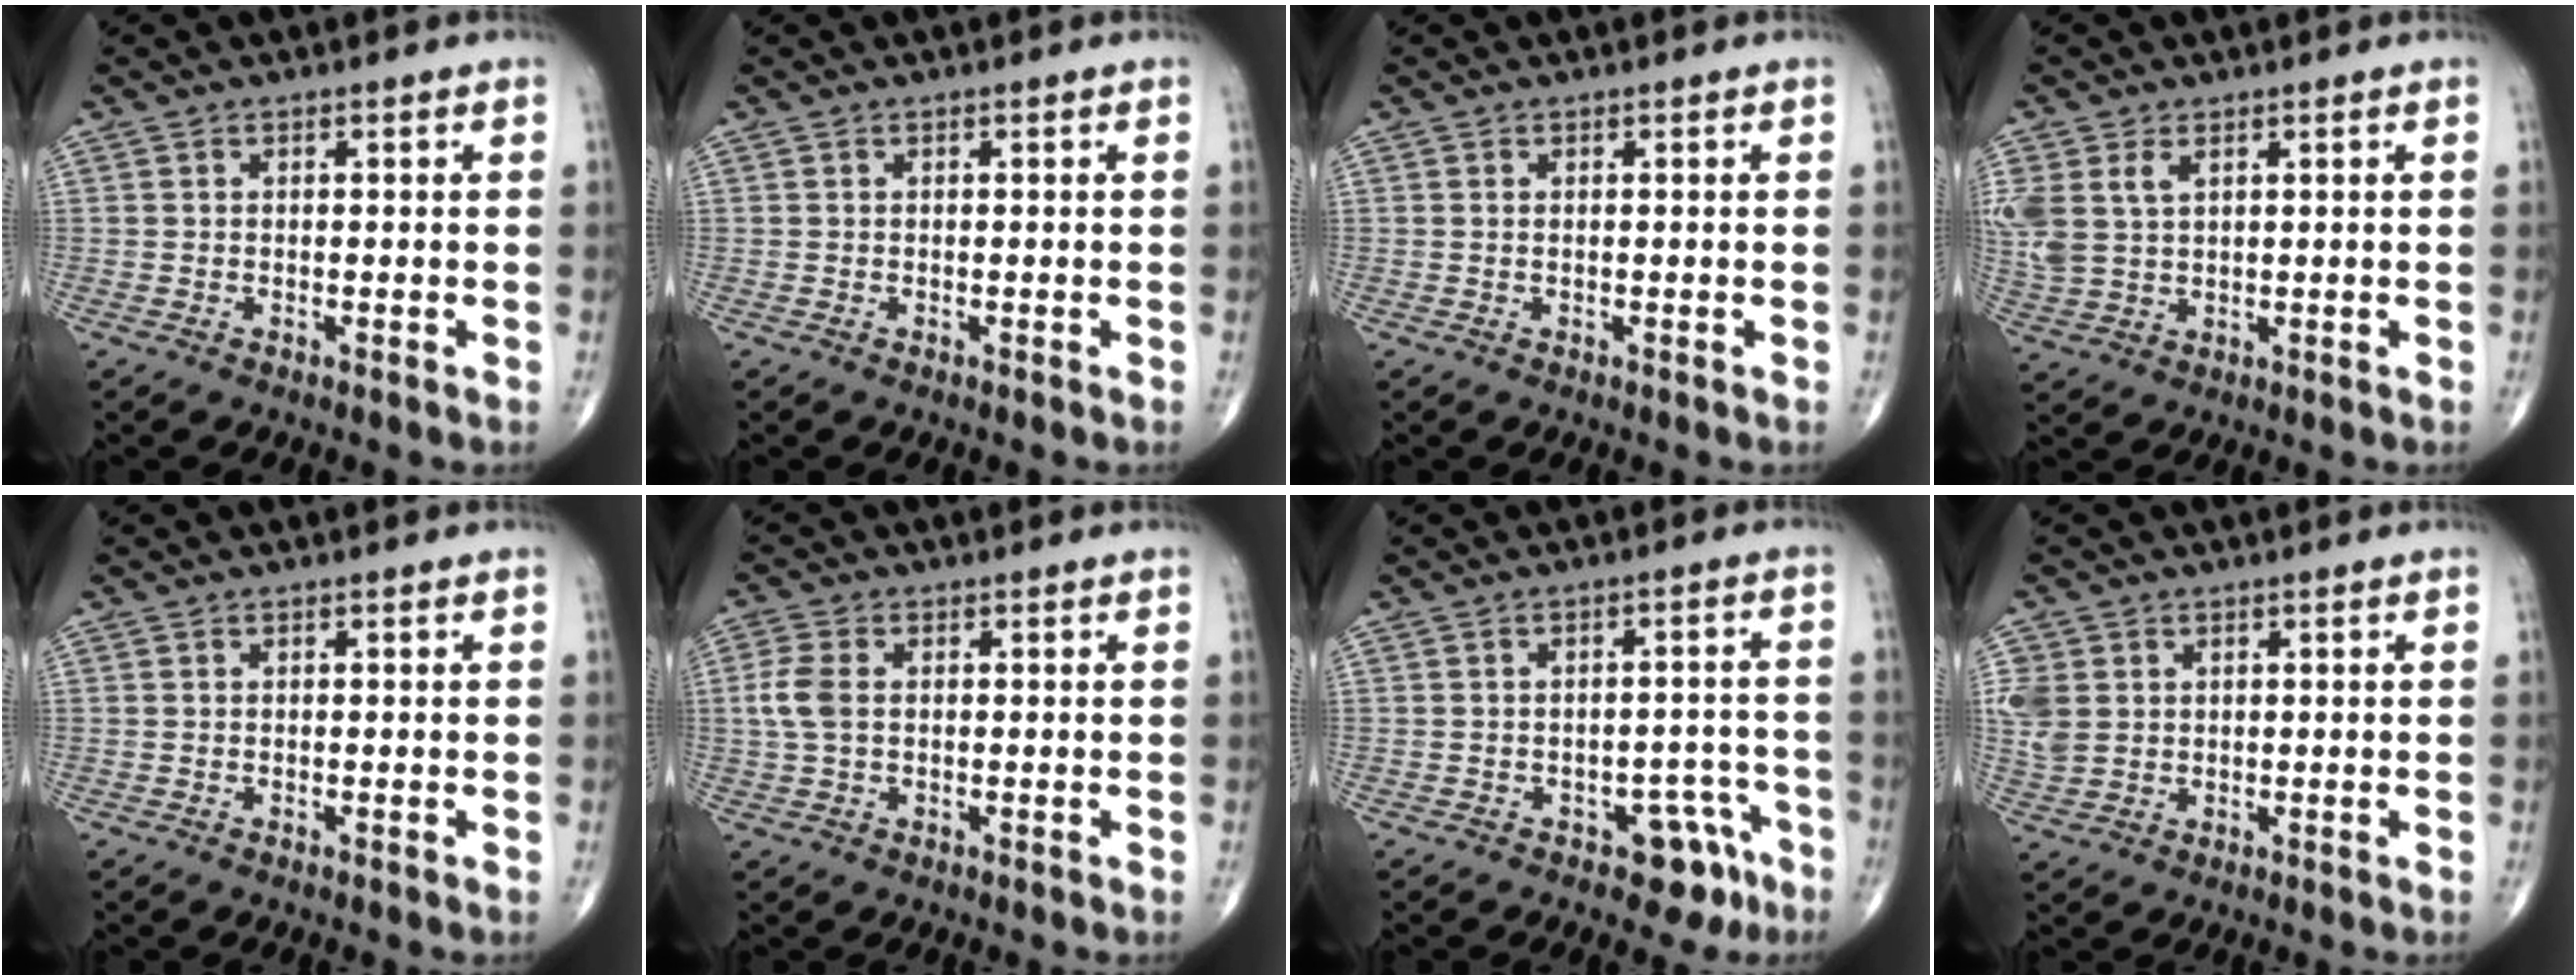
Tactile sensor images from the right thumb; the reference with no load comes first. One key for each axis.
{"total": 0.0}
{"total": 0.0}
{"total": 8.6, "fx": 2.8, "fy": 5.5, "fz": 5.9, "tx": -0.148, "ty": 0.003, "tz": 0.068}
{"total": 0.0}
{"total": 4.6, "fx": 0.3, "fy": 2.9, "fz": 3.6, "tx": -0.094, "ty": 0.006, "tz": 0.002}
{"total": 6.7, "fx": -4.0, "fy": 3.8, "fz": 3.7, "tx": -0.013, "ty": 0.037, "tz": -0.048}
{"total": 6.4, "fx": 1.3, "fy": 5.3, "fz": 3.3, "tx": -0.075, "ty": -0.001, "tz": 0.034}